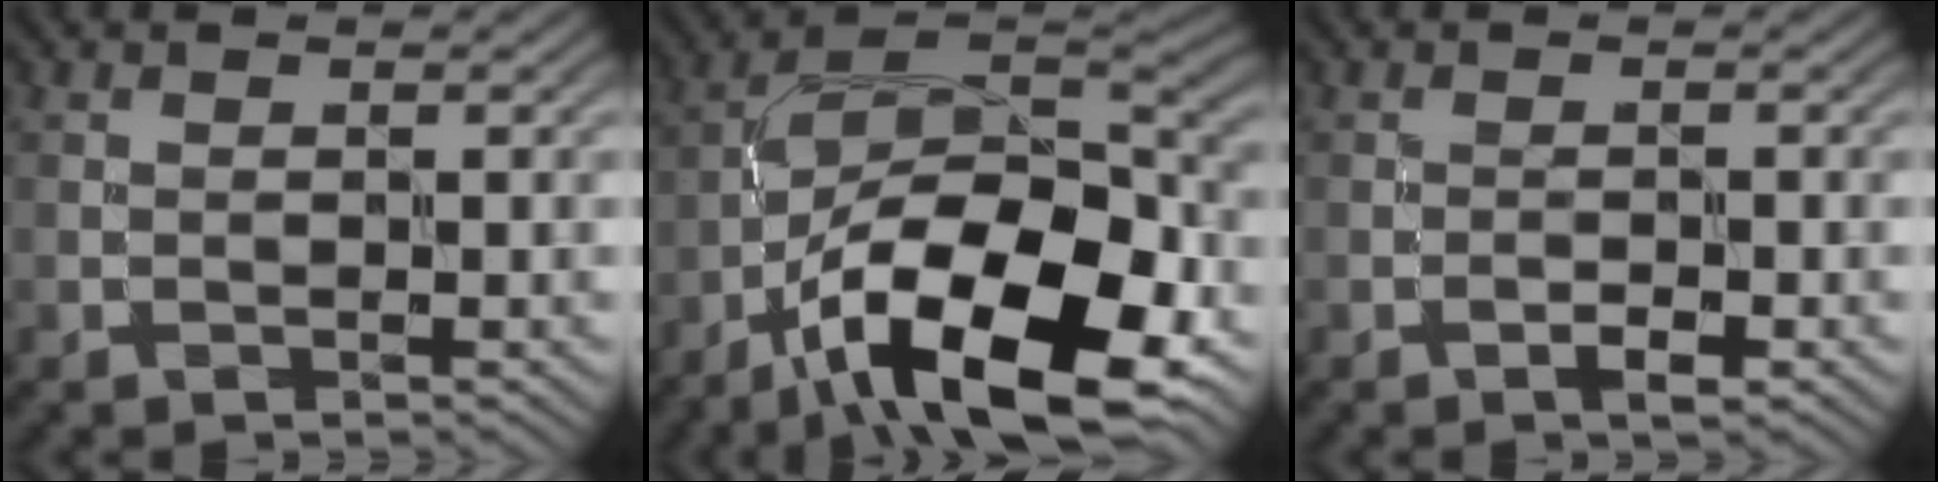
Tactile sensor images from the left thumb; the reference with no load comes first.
{"total": 17.2, "force": [-8.8, 7.0, 13.0], "torque": [-0.199, 0.001, -0.170]}
{"total": 1.4, "force": [-0.9, 0.4, 1.0], "torque": [-0.017, 0.004, -0.016]}